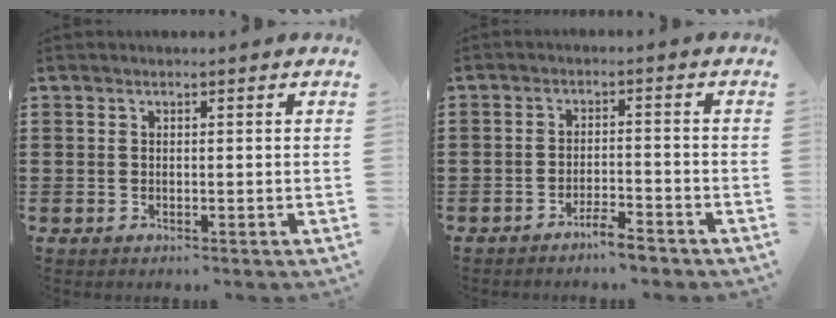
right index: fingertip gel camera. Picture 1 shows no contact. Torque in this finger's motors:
{"motor_torque": [0.26, 0.35, 0.15, 0.04]}